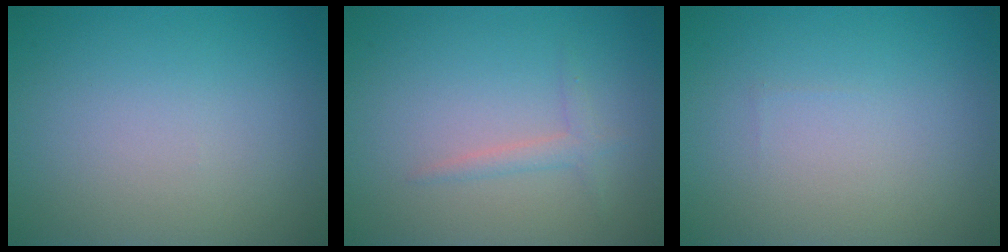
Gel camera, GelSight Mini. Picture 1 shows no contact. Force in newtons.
{"total": 1.4, "press": 1.4, "slide": 0.1}
{"total": 0.0}